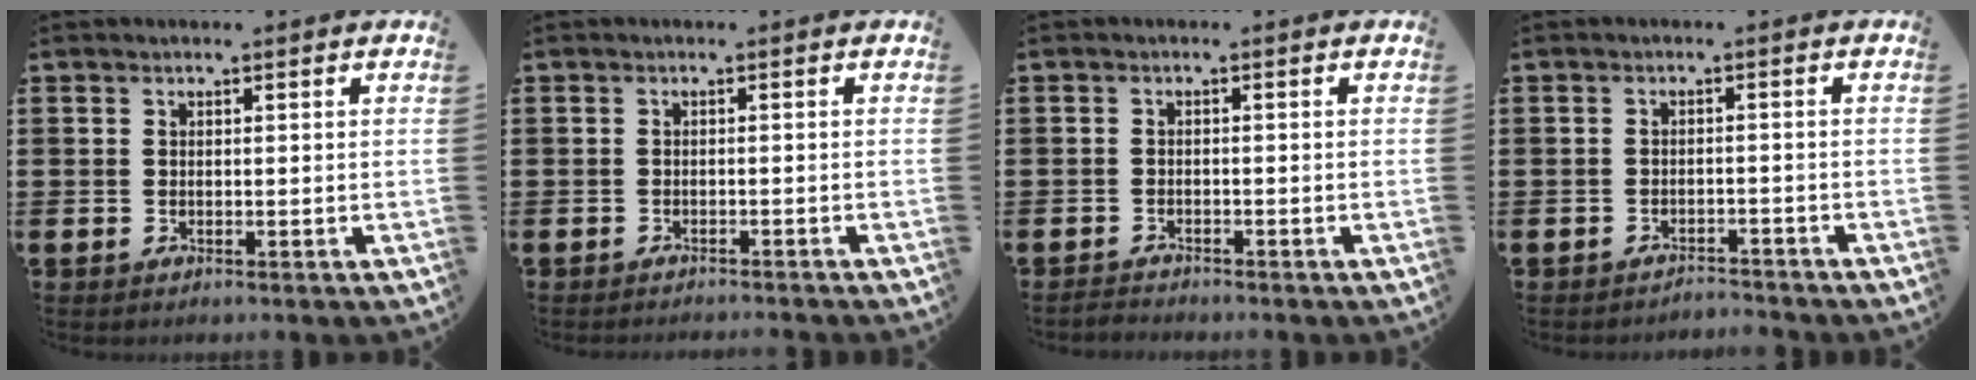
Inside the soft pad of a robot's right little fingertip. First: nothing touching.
{"total": 0.8, "force": [-0.7, -0.2, 0.0], "torque": [0.001, -0.001, -0.016]}
{"total": 1.0, "force": [-1.0, 0.1, 0.0], "torque": [-0.003, 0.000, -0.021]}
{"total": 1.8, "force": [-1.8, -0.1, -0.1], "torque": [-0.003, 0.005, -0.038]}